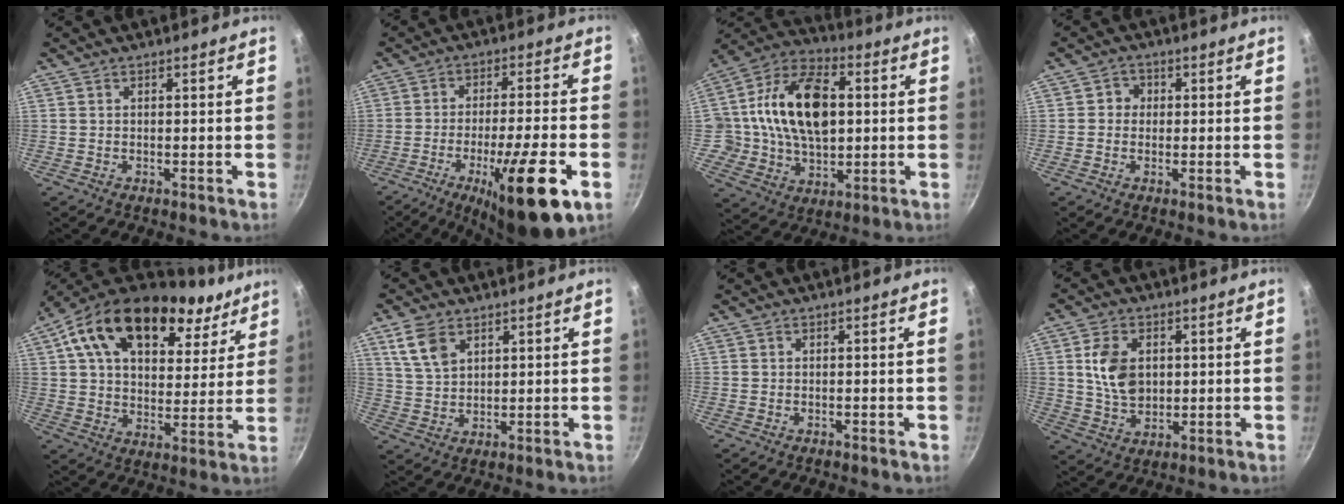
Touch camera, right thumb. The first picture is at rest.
{"total": 18.6, "force": [-7.5, 4.0, 16.6], "torque": [-0.247, 0.022, -0.111]}
{"total": 19.6, "force": [2.4, 13.4, 14.1], "torque": [-0.233, 0.015, 0.032]}
{"total": 2.7, "force": [0.1, 2.6, 0.8], "torque": [0.008, 0.004, -0.006]}
{"total": 25.0, "force": [14.0, 14.5, 14.9], "torque": [-0.233, -0.009, 0.226]}
{"total": 6.9, "force": [3.5, 4.3, 4.0], "torque": [-0.064, -0.011, 0.075]}
{"total": 0.6, "force": [-0.2, -0.1, 0.6], "torque": [-0.017, 0.004, -0.001]}
{"total": 9.3, "force": [1.7, 6.6, 6.4], "torque": [-0.101, -0.007, 0.034]}